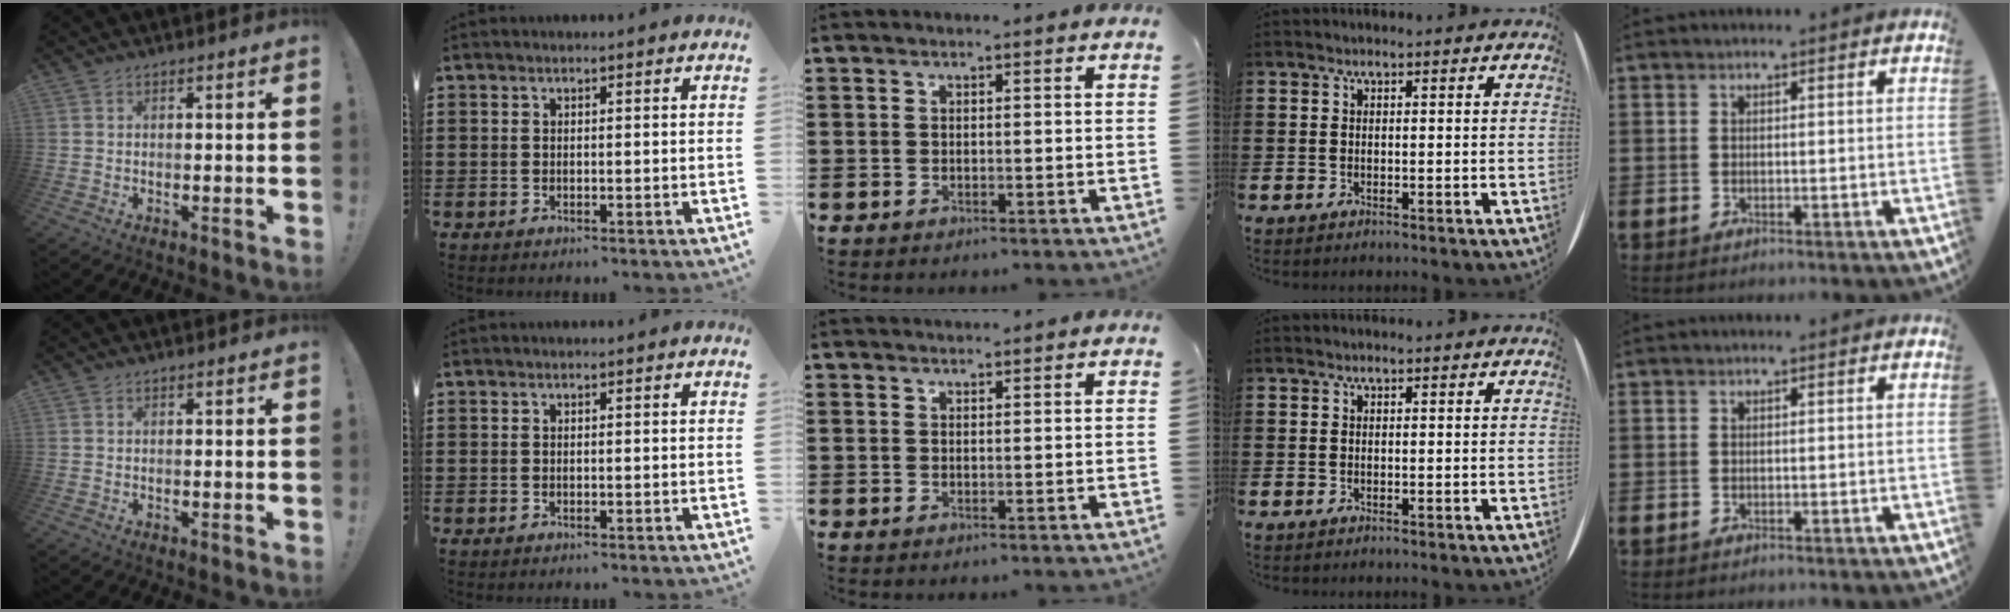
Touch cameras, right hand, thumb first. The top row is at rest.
{"middle": {"total": 1.0, "force": [1.0, 0.0, -0.1], "torque": [-0.001, -0.003, 0.019]}}